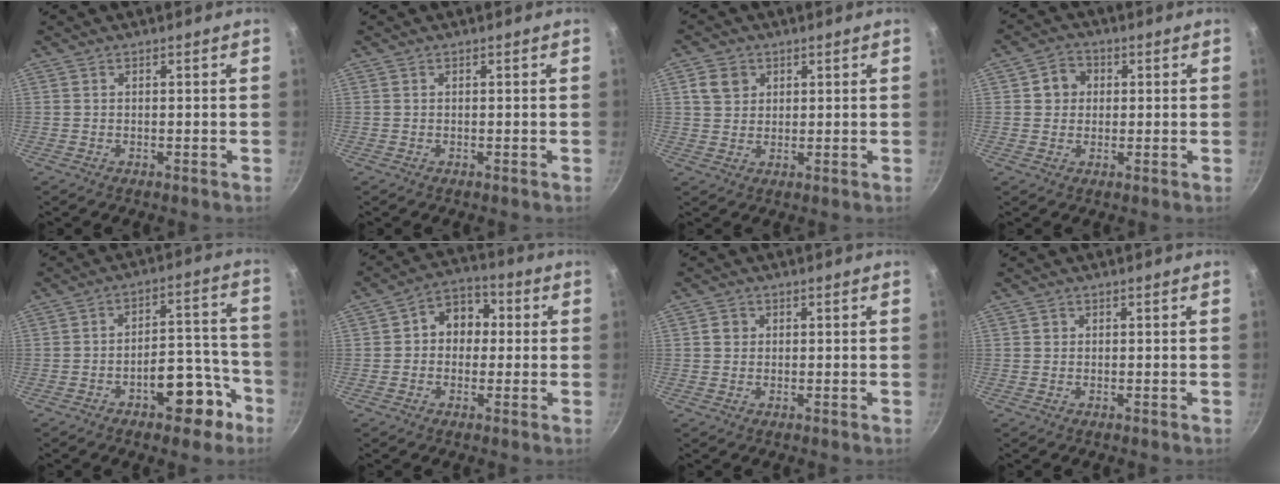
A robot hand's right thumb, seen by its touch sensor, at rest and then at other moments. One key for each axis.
{"total": 0.0}
{"total": 4.8, "fx": 1.7, "fy": 4.0, "fz": 2.0, "tx": -0.013, "ty": 0.003, "tz": 0.032}
{"total": 4.8, "fx": 0.9, "fy": 4.3, "fz": 1.9, "tx": -0.002, "ty": 0.006, "tz": 0.007}
{"total": 11.6, "fx": -6.2, "fy": 5.8, "fz": 7.9, "tx": -0.068, "ty": 0.070, "tz": -0.077}
{"total": 8.5, "fx": 0.7, "fy": 7.0, "fz": 4.9, "tx": -0.024, "ty": 0.020, "tz": -0.006}
{"total": 2.0, "fx": 0.3, "fy": 1.8, "fz": 0.7, "tx": -0.004, "ty": 0.005, "tz": 0.003}
{"total": 0.7, "fx": 0.1, "fy": 0.6, "fz": 0.1, "tx": 0.003, "ty": 0.001, "tz": 0.000}